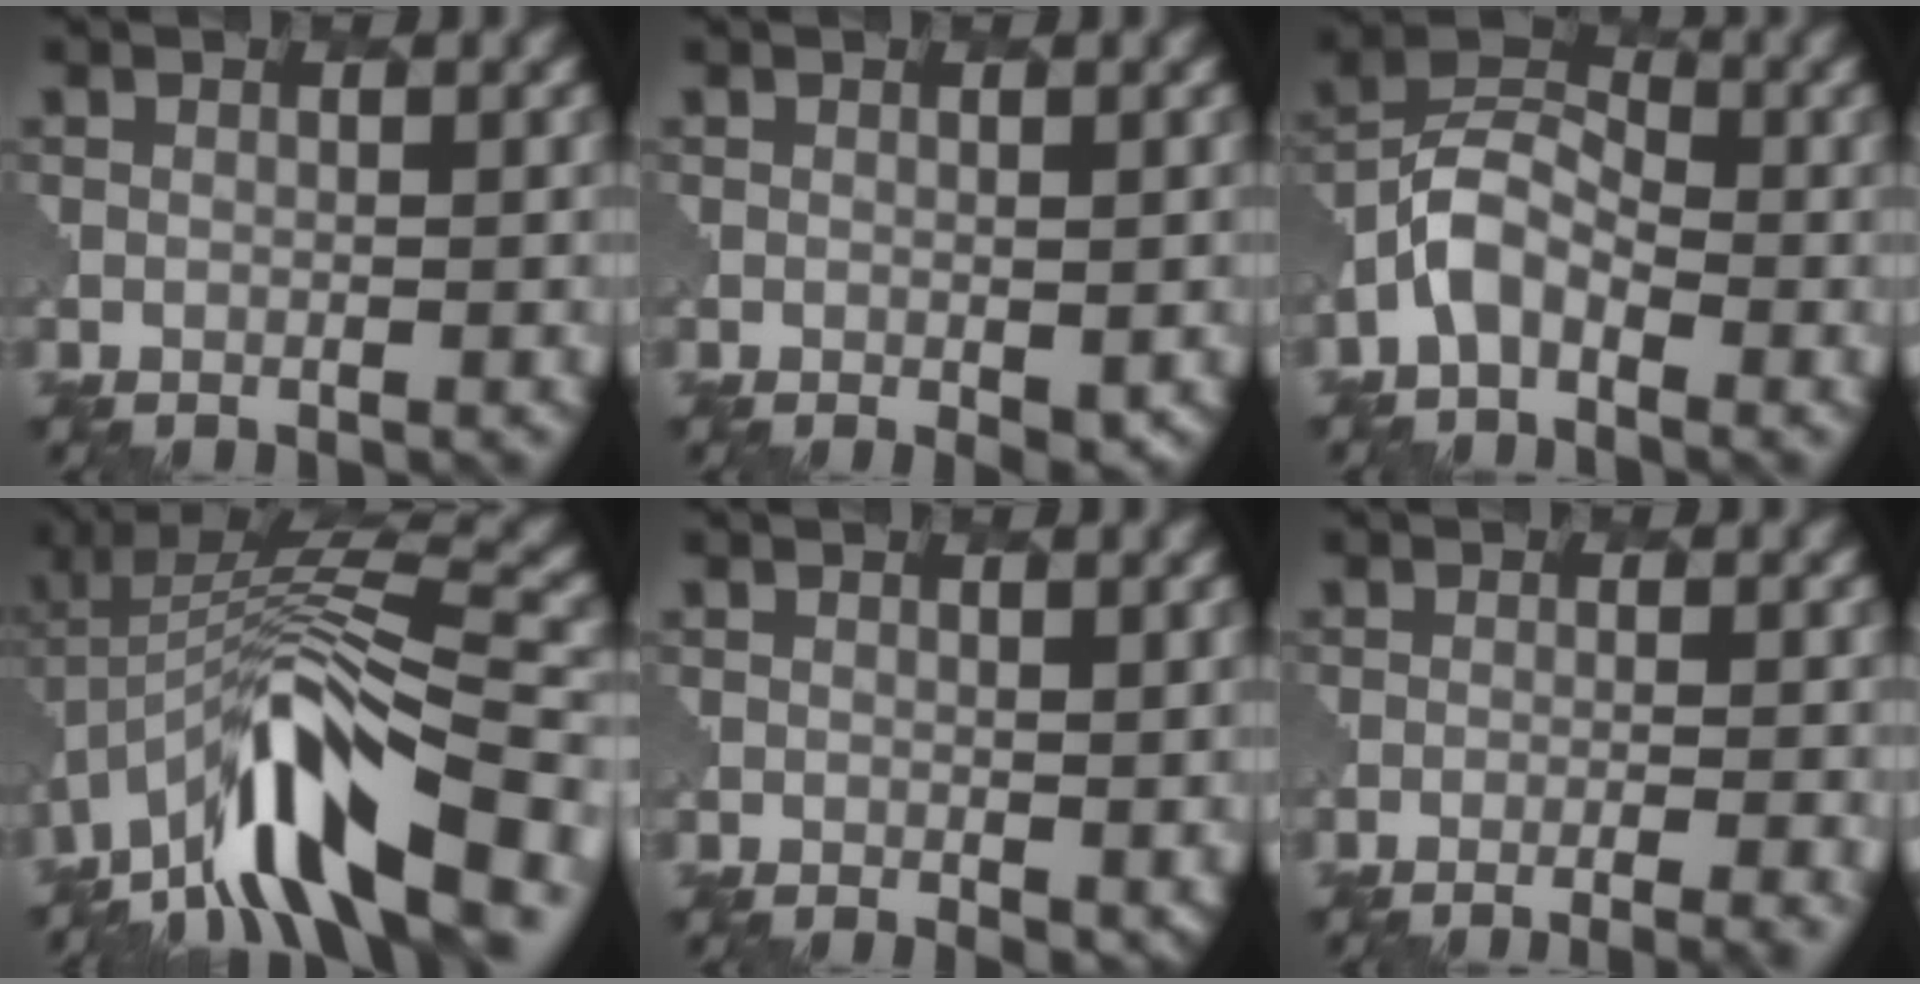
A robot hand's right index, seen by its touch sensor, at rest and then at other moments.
{"total": 1.6, "force": [-0.2, 0.6, 1.4], "torque": [-0.018, -0.008, 0.000]}
{"total": 4.0, "force": [-2.1, 2.5, 2.4], "torque": [-0.050, 0.010, -0.049]}
{"total": 11.5, "force": [-6.1, 3.6, 9.1], "torque": [-0.155, 0.018, -0.112]}
{"total": 2.4, "force": [0.2, 1.2, 2.0], "torque": [-0.024, -0.008, 0.008]}
{"total": 3.9, "force": [-2.0, 1.2, 3.2], "torque": [-0.023, 0.005, -0.029]}